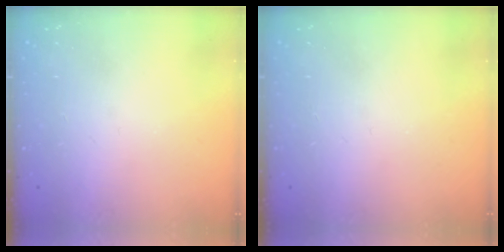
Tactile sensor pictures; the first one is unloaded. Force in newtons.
{"total": 0.0}